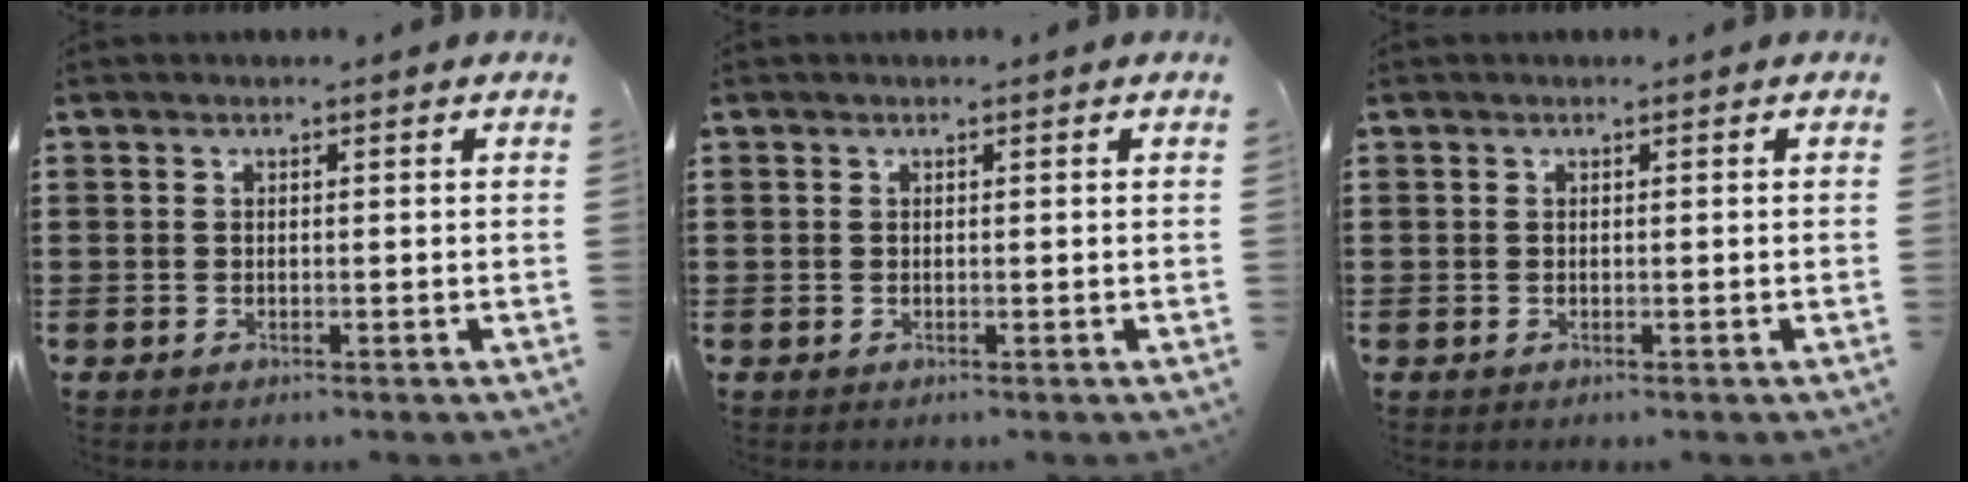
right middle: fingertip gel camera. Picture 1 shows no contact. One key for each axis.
{"total": 0.0}
{"total": 0.0}